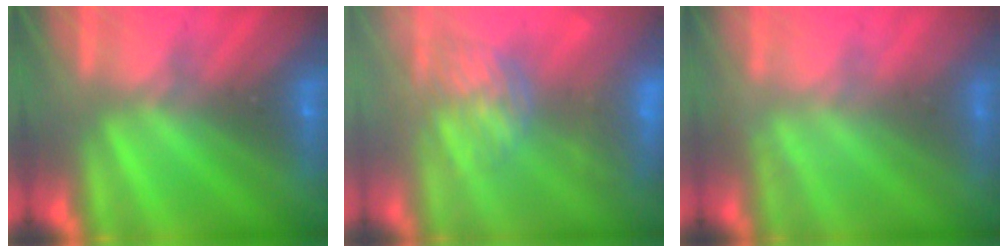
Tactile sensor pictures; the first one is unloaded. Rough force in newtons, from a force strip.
{"total": 3.9}
{"total": 2.7}